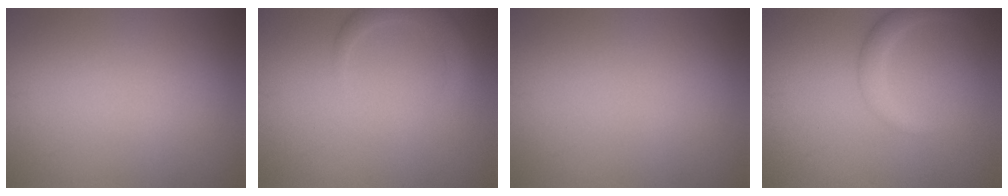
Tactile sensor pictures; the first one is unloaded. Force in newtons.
{"total": 2.3, "press": 2.3, "slide": 0.2}
{"total": 0.0}
{"total": 2.0, "press": 2.0, "slide": 0.0}